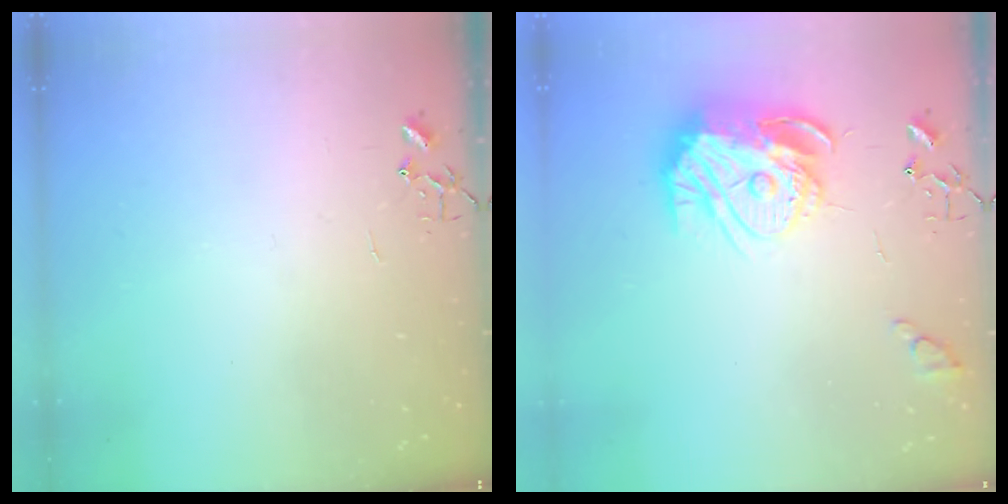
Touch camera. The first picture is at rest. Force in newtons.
{"total": 16.3, "press": 16.2, "slide": 1.6}